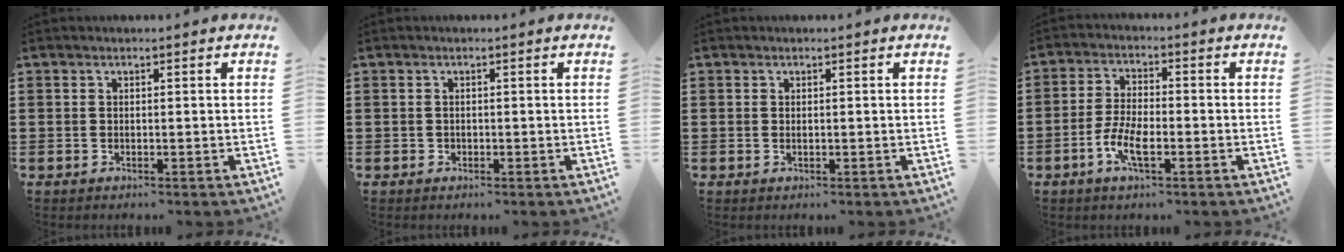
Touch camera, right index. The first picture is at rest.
{"total": 0.5, "force": [-0.2, 0.5, 0.1], "torque": [-0.004, 0.003, -0.004]}
{"total": 0.0}
{"total": 5.7, "force": [-2.3, 2.1, 4.8], "torque": [-0.112, -0.007, -0.049]}